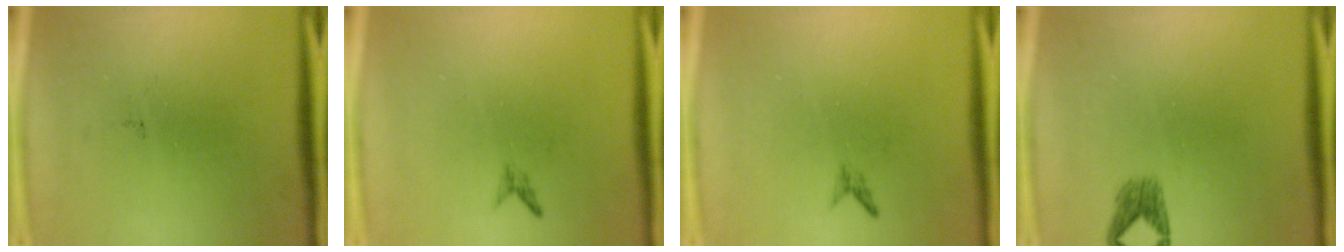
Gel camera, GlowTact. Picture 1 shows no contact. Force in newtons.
{"total": 0.7}
{"total": 0.7}
{"total": 1.8}